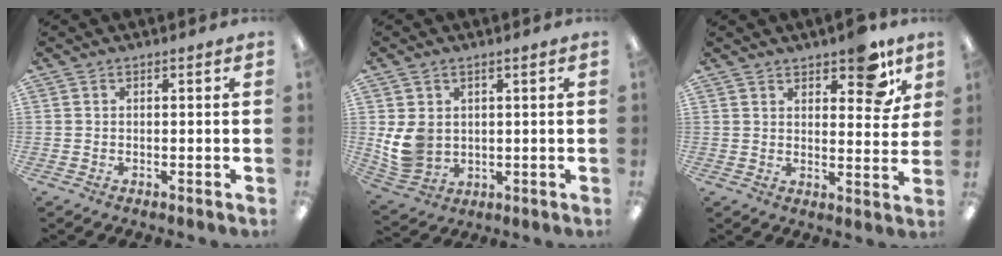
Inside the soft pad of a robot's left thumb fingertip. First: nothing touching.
{"total": 8.3, "force": [1.7, 6.6, 4.8], "torque": [-0.102, -0.001, 0.036]}
{"total": 9.3, "force": [6.5, 3.8, 5.3], "torque": [-0.057, -0.033, 0.108]}